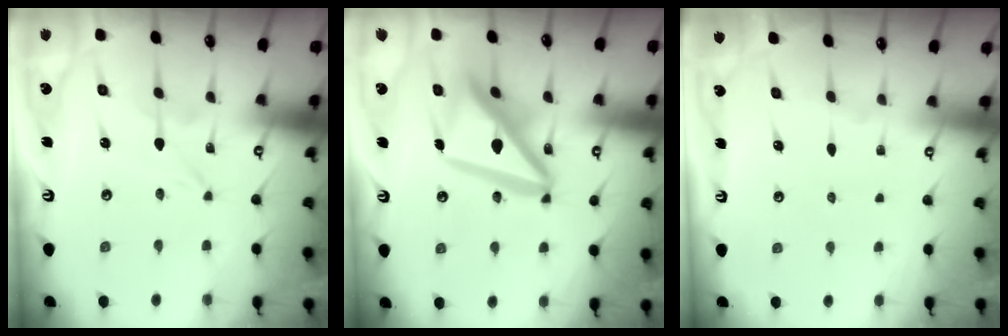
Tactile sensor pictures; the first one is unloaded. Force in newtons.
{"total": 17.3, "press": 17.2, "slide": 2.0}
{"total": 0.0}